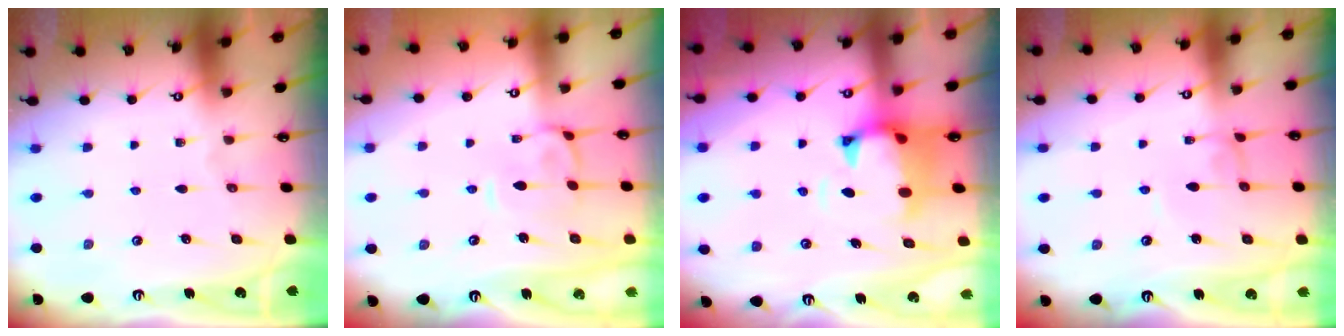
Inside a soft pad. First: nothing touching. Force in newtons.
{"total": 2.4, "press": 2.2, "slide": 1.1}
{"total": 1.6, "press": 1.2, "slide": 1.1}
{"total": 0.0}